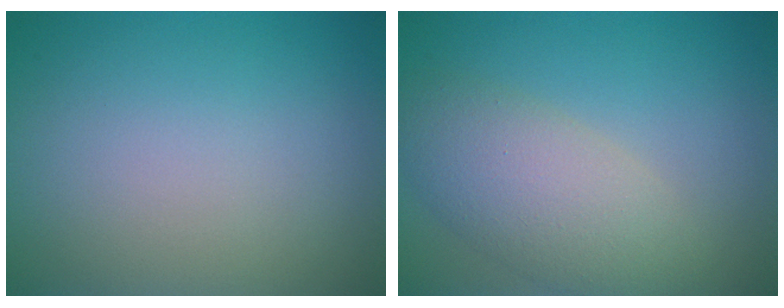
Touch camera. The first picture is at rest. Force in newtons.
{"total": 5.5, "press": 5.4, "slide": 0.5}